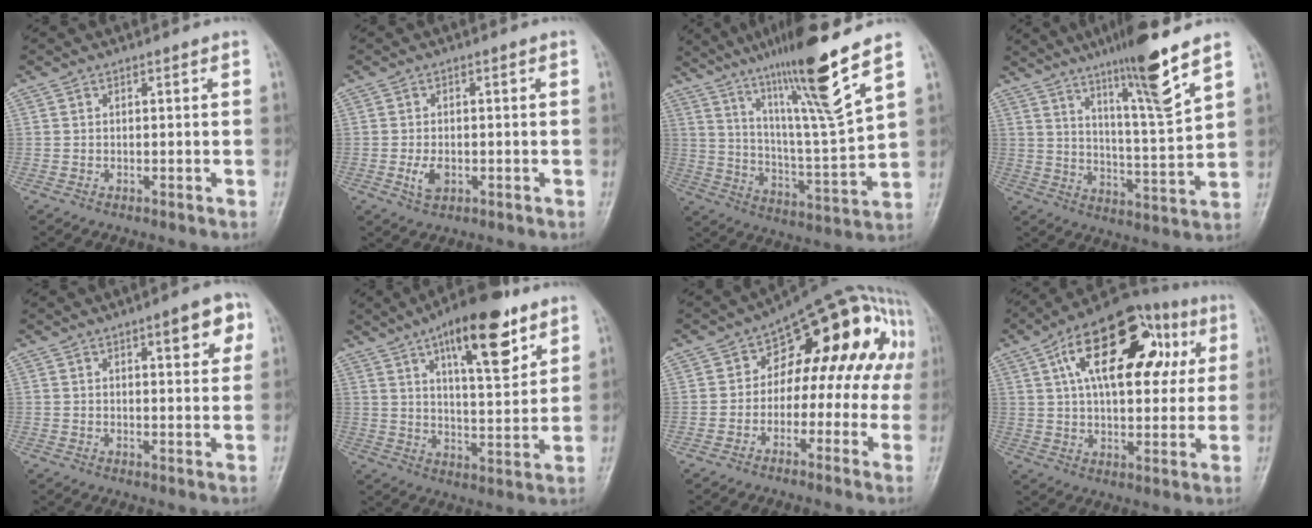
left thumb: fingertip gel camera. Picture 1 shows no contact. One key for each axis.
{"total": 3.3, "fx": -1.1, "fy": 2.0, "fz": 2.4, "tx": -0.043, "ty": 0.002, "tz": -0.016}
{"total": 18.4, "fx": 11.9, "fy": 0.4, "fz": 14.1, "tx": -0.229, "ty": -0.064, "tz": 0.205}
{"total": 13.5, "fx": 9.0, "fy": 0.3, "fz": 10.1, "tx": -0.167, "ty": -0.057, "tz": 0.152}
{"total": 8.3, "fx": 3.9, "fy": 2.7, "fz": 6.8, "tx": -0.067, "ty": -0.013, "tz": 0.049}
{"total": 16.4, "fx": 9.1, "fy": 5.8, "fz": 12.4, "tx": -0.159, "ty": -0.040, "tz": 0.140}
{"total": 16.8, "fx": 0.9, "fy": 10.3, "fz": 13.2, "tx": -0.113, "ty": 0.055, "tz": 0.000}
{"total": 22.7, "fx": 7.2, "fy": 11.6, "fz": 18.1, "tx": -0.249, "ty": 0.017, "tz": 0.104}